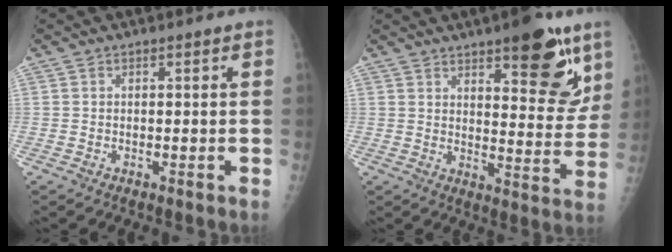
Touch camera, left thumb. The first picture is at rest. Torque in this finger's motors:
{"motor_torque": [1.26, 1.37, 0.81, -1.01, 0.03]}